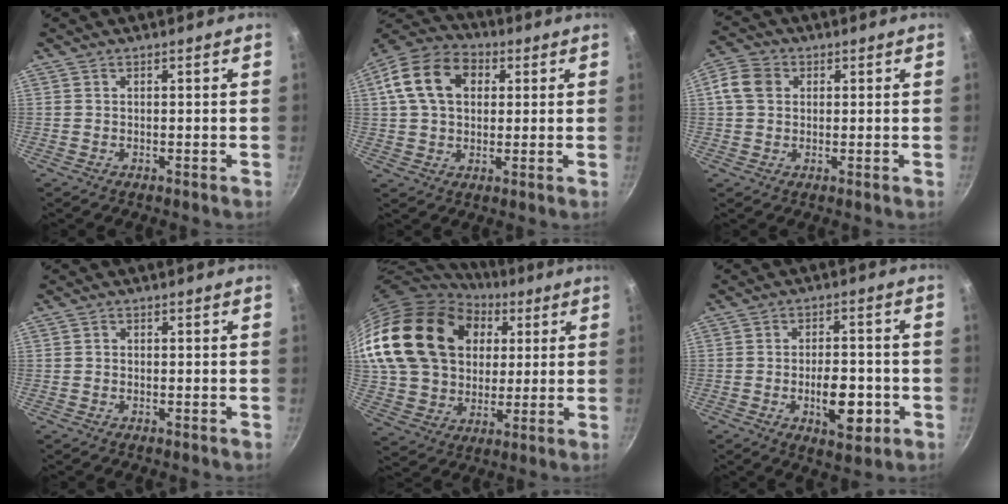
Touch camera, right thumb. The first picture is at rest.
{"total": 14.1, "force": [3.6, 10.1, 9.2], "torque": [-0.145, 0.020, 0.046]}
{"total": 6.4, "force": [1.2, 5.2, 3.4], "torque": [-0.051, 0.007, 0.006]}
{"total": 0.6, "force": [-0.1, 0.6, 0.2], "torque": [-0.003, 0.003, -0.003]}
{"total": 27.3, "force": [8.3, 20.3, 16.1], "torque": [-0.287, 0.011, 0.157]}
{"total": 9.9, "force": [-3.0, 4.8, 8.1], "torque": [-0.097, 0.014, -0.040]}